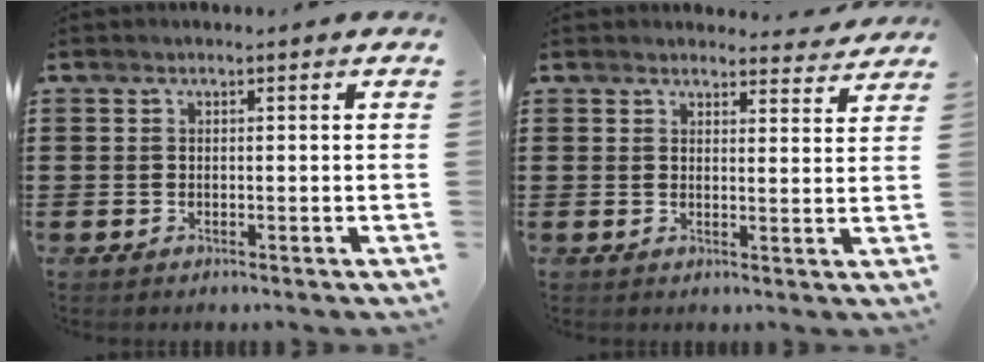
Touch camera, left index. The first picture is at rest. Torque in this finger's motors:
{"motor_torque": [1.71, -0.43, 0.18, -0.01]}